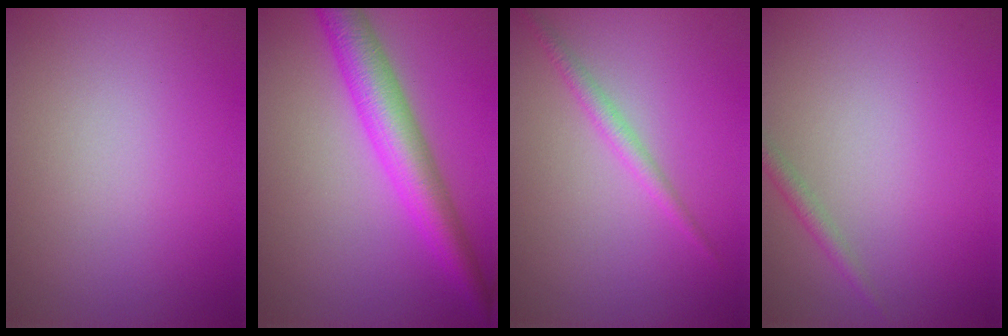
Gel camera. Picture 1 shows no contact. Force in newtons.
{"total": 5.5, "press": 5.5, "slide": 0.1}
{"total": 1.5, "press": 1.5, "slide": 0.1}
{"total": 1.2, "press": 1.2, "slide": 0.0}